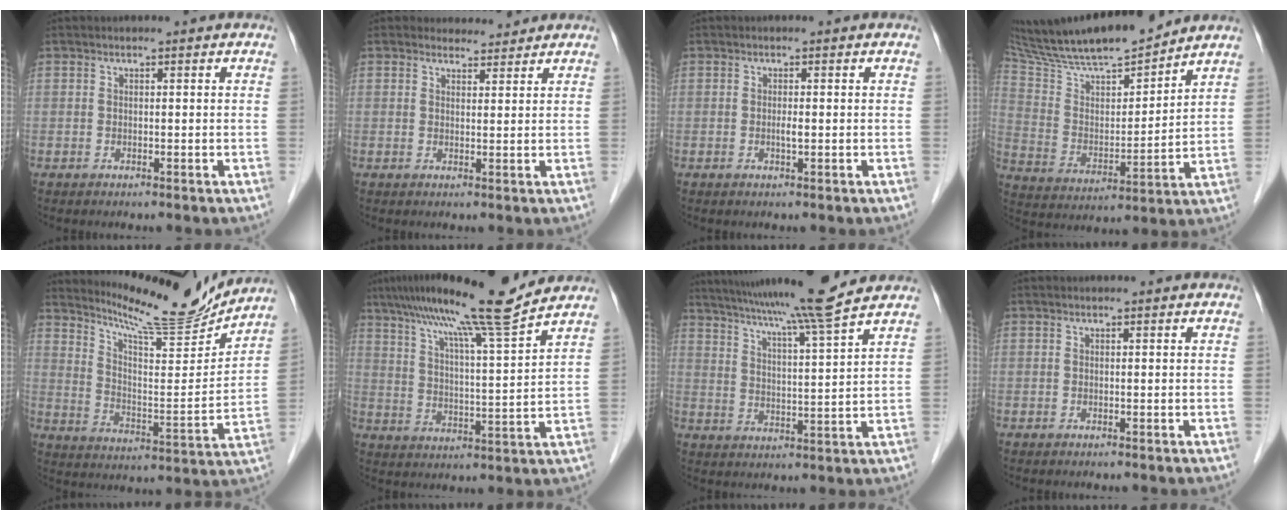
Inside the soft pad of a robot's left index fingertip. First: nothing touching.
{"total": 2.5, "force": [2.4, 0.7, -0.2], "torque": [0.000, 0.000, 0.036]}
{"total": 0.9, "force": [-0.1, 0.0, 0.8], "torque": [-0.019, -0.003, -0.003]}
{"total": 19.2, "force": [17.3, 1.9, 8.0], "torque": [-0.151, 0.005, 0.304]}
{"total": 14.8, "force": [14.2, -0.1, 4.1], "torque": [-0.081, -0.036, 0.220]}
{"total": 15.2, "force": [12.4, -1.6, 8.5], "torque": [-0.144, 0.004, 0.189]}
{"total": 15.6, "force": [13.5, -2.1, 7.6], "torque": [-0.131, -0.016, 0.199]}
{"total": 0.0}